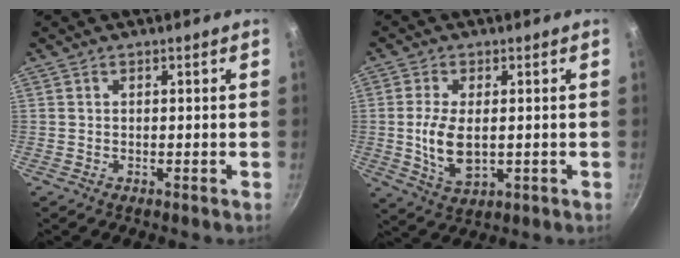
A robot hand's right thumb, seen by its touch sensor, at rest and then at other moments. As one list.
[{"total": 8.3, "force": [-0.2, 4.3, 7.0], "torque": [-0.143, -0.008, 0.002]}]